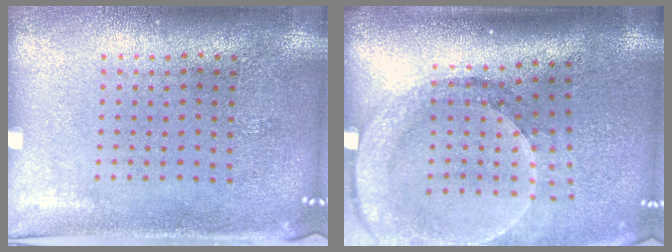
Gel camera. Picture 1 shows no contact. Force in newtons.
{"total": 2.6, "press": 2.0, "slide": 1.6}